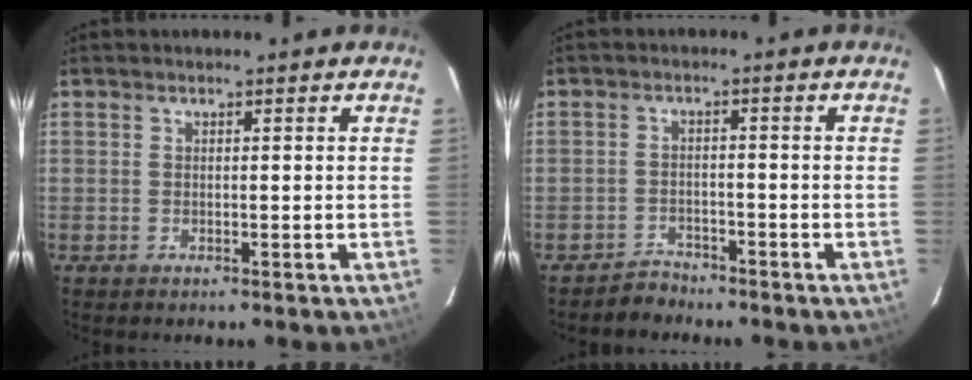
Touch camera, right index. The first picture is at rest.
{"total": 3.2, "force": [-2.8, 1.5, -0.2], "torque": [0.001, 0.010, -0.048]}